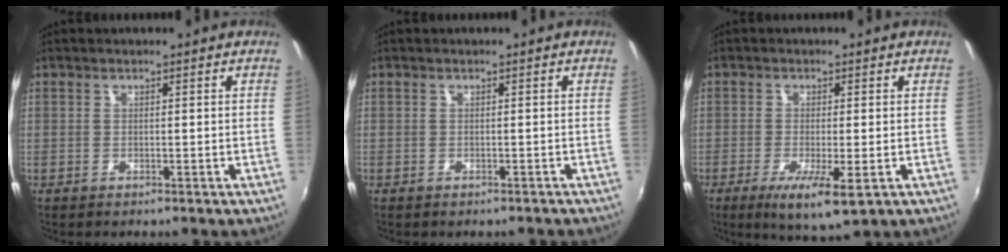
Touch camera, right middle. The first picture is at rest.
{"total": 1.3, "force": [-1.1, 0.5, 0.4], "torque": [-0.011, -0.003, -0.012]}
{"total": 7.4, "force": [-3.2, 1.2, 6.6], "torque": [-0.134, -0.026, -0.050]}